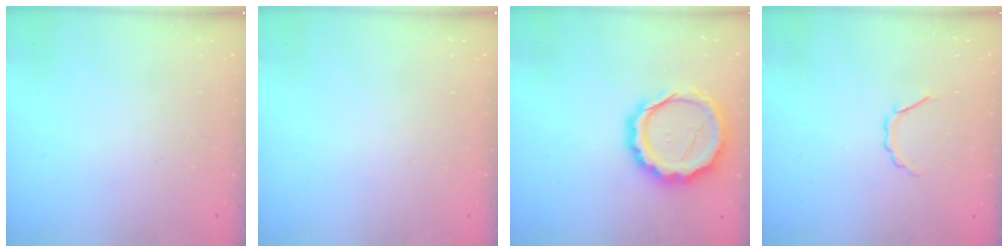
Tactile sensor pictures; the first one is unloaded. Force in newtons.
{"total": 0.0}
{"total": 16.0, "press": 15.7, "slide": 3.1}
{"total": 2.8, "press": 2.7, "slide": 0.8}